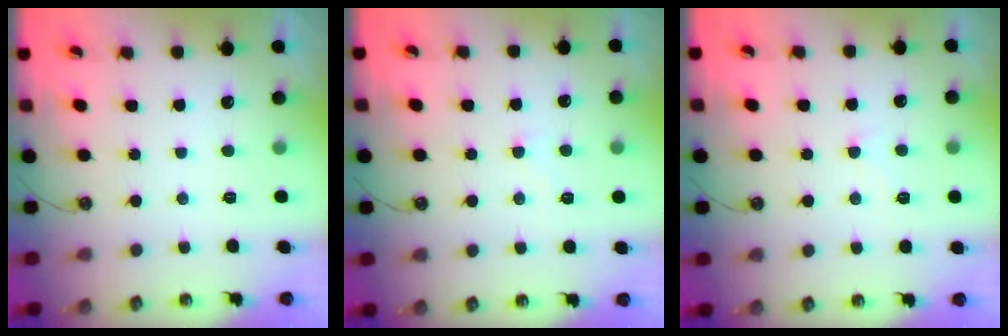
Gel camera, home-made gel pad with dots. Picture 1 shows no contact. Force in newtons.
{"total": 2.7, "press": 2.7, "slide": 0.5}
{"total": 0.7, "press": 0.5, "slide": 0.5}